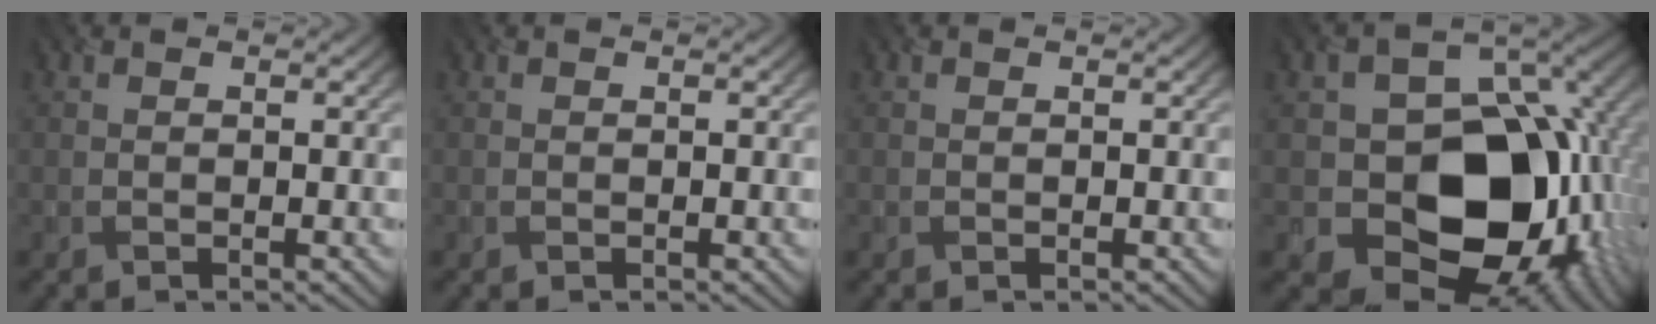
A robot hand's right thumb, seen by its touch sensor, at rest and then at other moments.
{"total": 0.0}
{"total": 0.0}
{"total": 17.4, "force": [-3.3, 13.4, 10.5], "torque": [-0.128, -0.039, -0.032]}